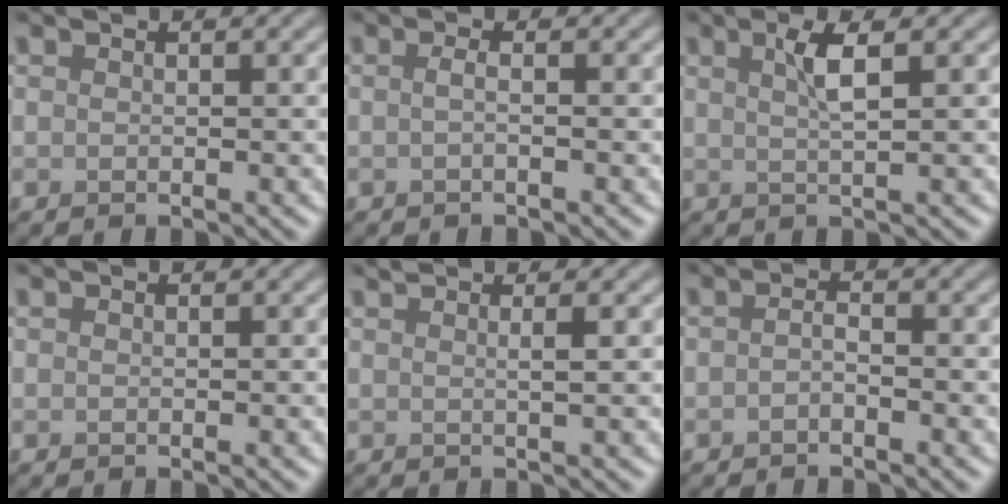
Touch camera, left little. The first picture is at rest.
{"total": 0.8, "force": [-0.2, 0.2, 0.7], "torque": [-0.013, -0.003, -0.006]}
{"total": 2.4, "force": [1.0, 0.4, 2.1], "torque": [-0.038, 0.003, 0.016]}
{"total": 0.0}
{"total": 1.7, "force": [0.7, 0.5, 1.5], "torque": [-0.021, 0.006, 0.000]}
{"total": 0.9, "force": [-0.7, 0.2, 0.5], "torque": [-0.012, 0.001, -0.013]}